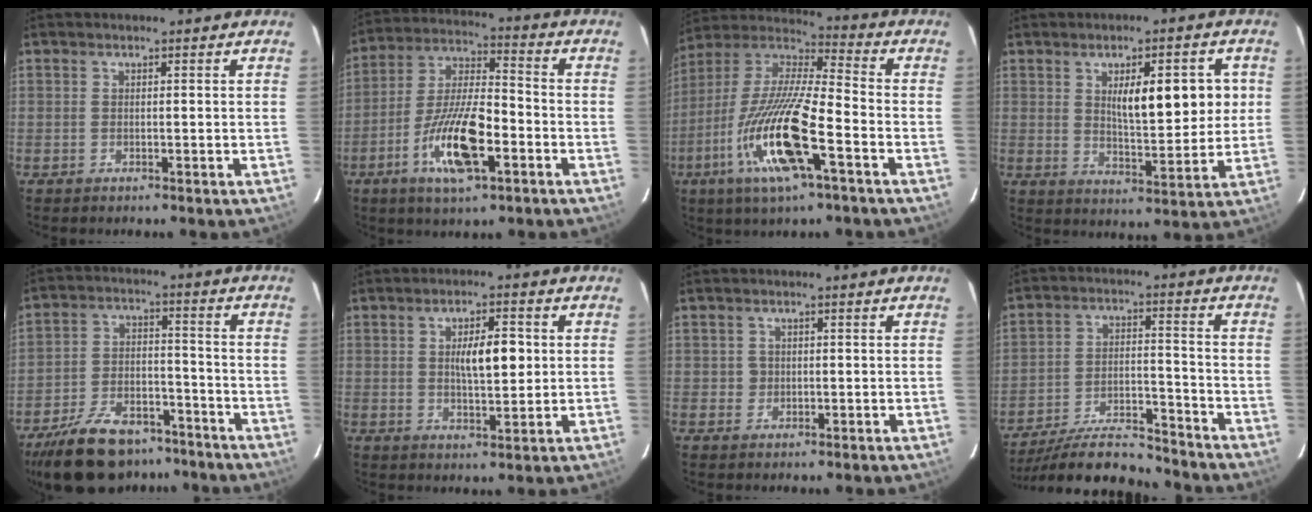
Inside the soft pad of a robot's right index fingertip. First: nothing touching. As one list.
[{"total": 13.6, "force": [-5.4, 3.4, 12.0], "torque": [-0.237, -0.003, -0.095]}, {"total": 18.2, "force": [-6.9, 2.8, 16.6], "torque": [-0.351, -0.017, -0.130]}, {"total": 10.6, "force": [2.5, 3.3, 9.7], "torque": [-0.141, 0.008, 0.045]}, {"total": 15.1, "force": [-11.8, 6.5, 6.9], "torque": [-0.127, 0.012, -0.192]}, {"total": 6.3, "force": [0.9, 2.0, 6.0], "torque": [-0.098, 0.007, 0.019]}, {"total": 1.4, "force": [0.0, 1.4, 0.3], "torque": [-0.004, 0.005, 0.003]}, {"total": 12.4, "force": [-11.8, 1.6, 3.6], "torque": [-0.062, 0.012, -0.203]}]